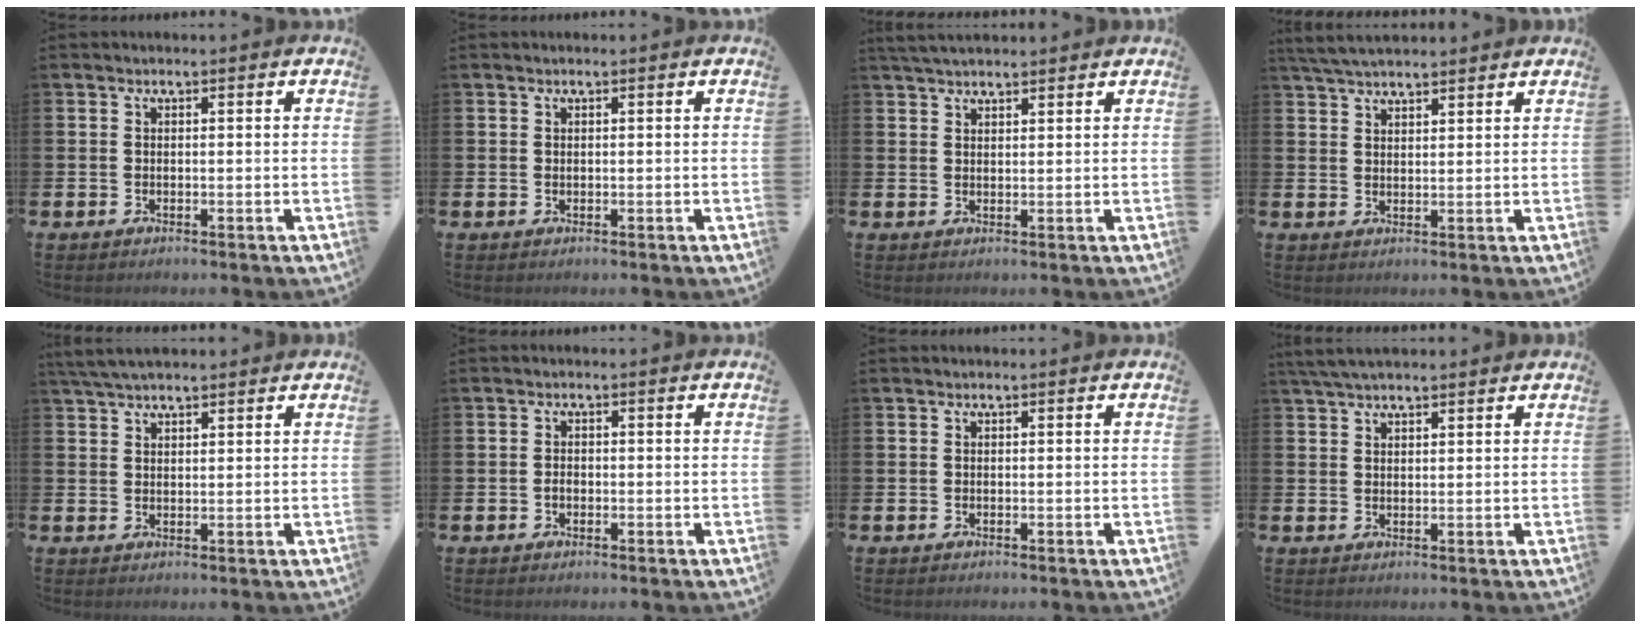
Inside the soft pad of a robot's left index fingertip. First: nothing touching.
{"total": 0.0}
{"total": 3.2, "force": [3.0, 0.7, 0.9], "torque": [-0.019, -0.007, 0.055]}
{"total": 4.3, "force": [4.0, 0.8, 1.3], "torque": [-0.037, -0.008, 0.077]}
{"total": 3.9, "force": [3.4, 1.0, 1.6], "torque": [-0.033, -0.006, 0.063]}
{"total": 0.9, "force": [-0.4, 0.6, 0.6], "torque": [-0.004, -0.002, -0.010]}
{"total": 0.0}
{"total": 3.8, "force": [3.3, 0.9, 1.6], "torque": [-0.033, -0.005, 0.060]}